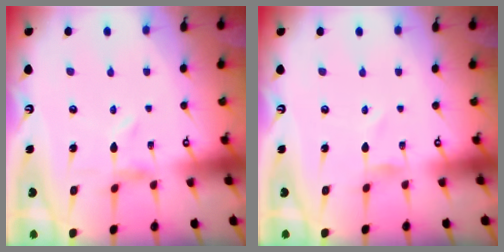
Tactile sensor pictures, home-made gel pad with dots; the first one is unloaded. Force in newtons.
{"total": 0.5, "press": 0.5, "slide": 0.2}